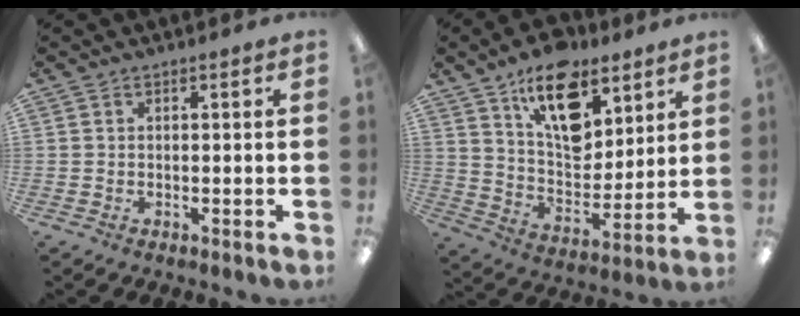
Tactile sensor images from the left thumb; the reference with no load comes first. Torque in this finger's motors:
{"motor_torque": [0.31, 0.63, 1.12, -1.35, 0.14]}